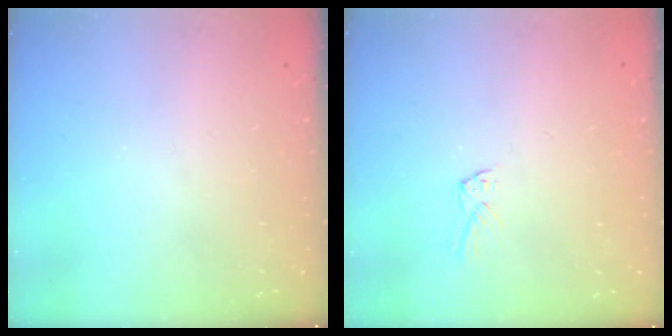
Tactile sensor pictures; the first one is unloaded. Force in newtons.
{"total": 2.2, "press": 2.2, "slide": 0.1}